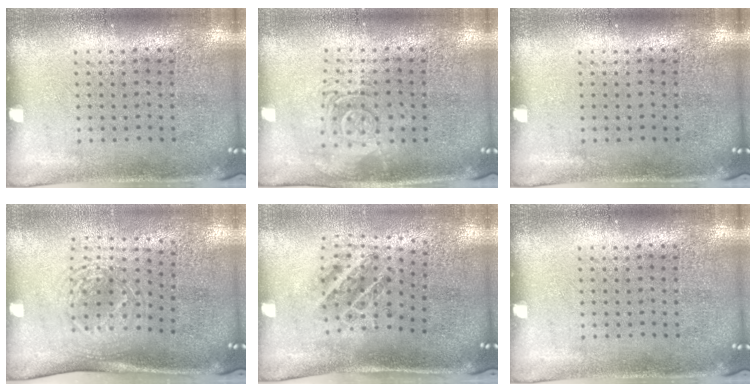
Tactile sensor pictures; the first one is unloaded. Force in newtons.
{"total": 2.8, "press": 2.8, "slide": 0.4}
{"total": 0.0}
{"total": 1.7, "press": 1.3, "slide": 1.1}
{"total": 1.1, "press": 1.0, "slide": 0.3}
{"total": 0.0}